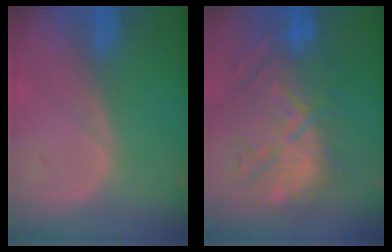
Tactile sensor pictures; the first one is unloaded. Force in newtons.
{"total": 12.1, "press": 11.6, "slide": 3.2}